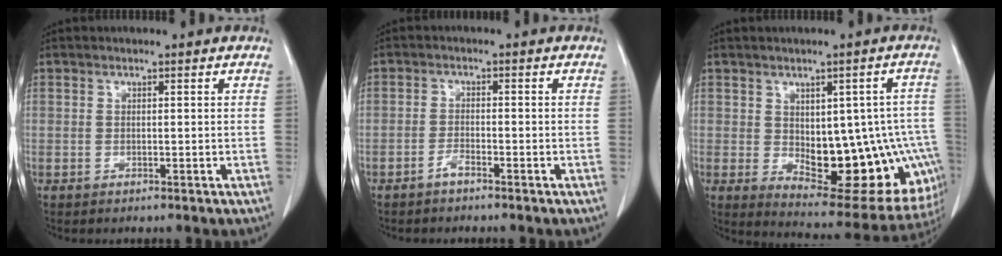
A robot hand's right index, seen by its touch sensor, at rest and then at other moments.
{"total": 1.6, "force": [-1.2, 0.1, 1.1], "torque": [-0.018, 0.001, -0.026]}
{"total": 18.4, "force": [-3.0, 8.8, 15.9], "torque": [-0.146, 0.013, -0.011]}